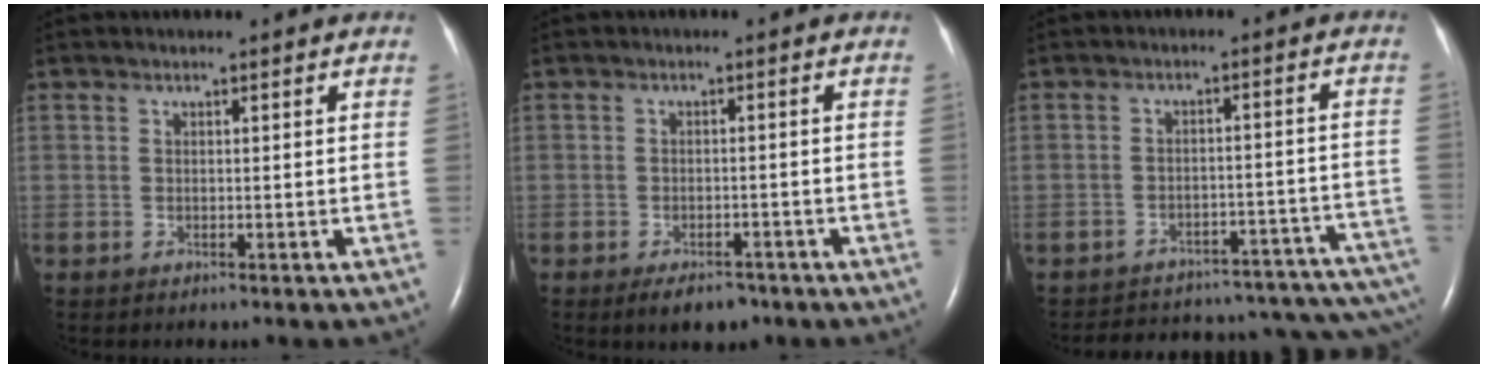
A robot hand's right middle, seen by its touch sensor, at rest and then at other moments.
{"total": 4.2, "force": [-3.0, 1.9, 2.2], "torque": [-0.034, -0.002, -0.038]}
{"total": 26.3, "force": [-23.5, 6.7, 9.7], "torque": [-0.119, 0.010, -0.275]}